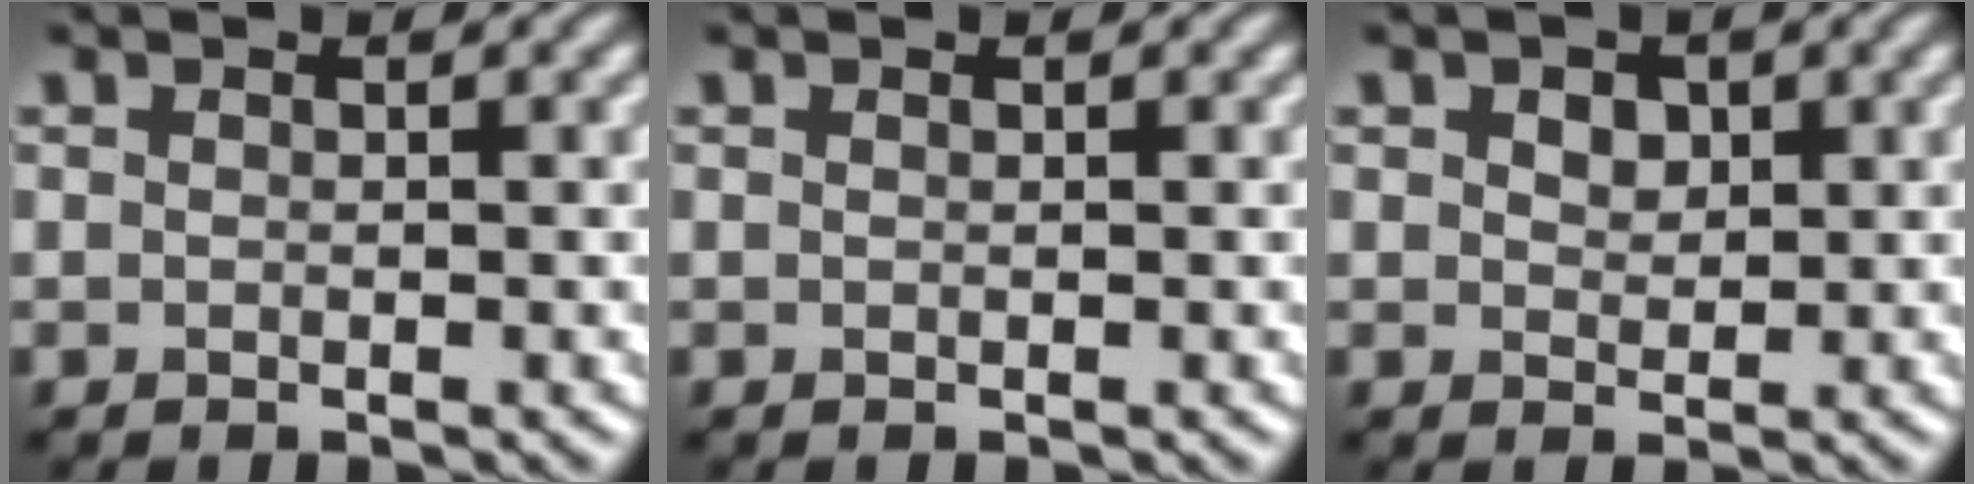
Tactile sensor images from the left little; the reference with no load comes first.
{"total": 0.0}
{"total": 2.2, "force": [1.0, 1.5, 1.2], "torque": [-0.018, 0.008, 0.007]}